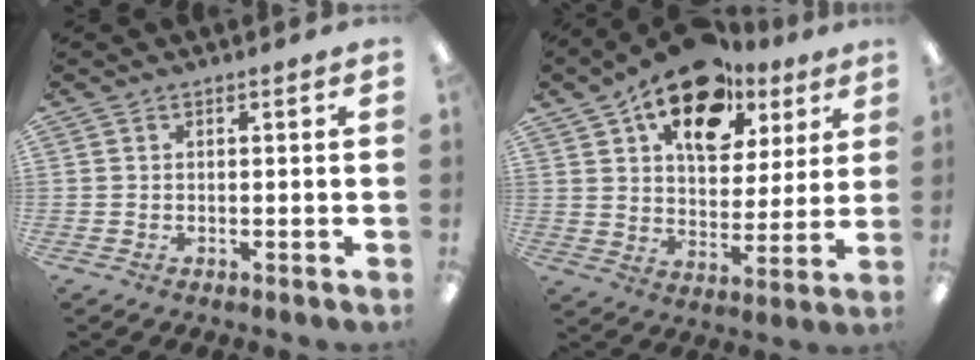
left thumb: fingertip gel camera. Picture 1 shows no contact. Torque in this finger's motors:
{"motor_torque": [0.62, 0.54, 1.66, -1.13, 0.17]}